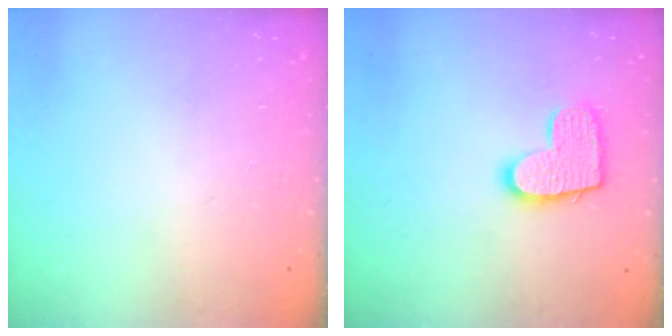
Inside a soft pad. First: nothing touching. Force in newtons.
{"total": 12.0, "press": 12.0, "slide": 0.8}